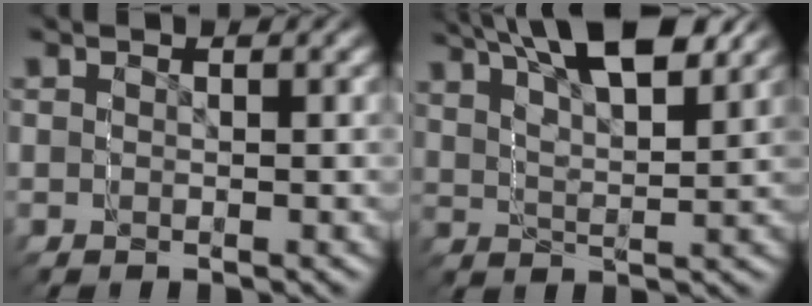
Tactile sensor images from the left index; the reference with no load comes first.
{"total": 7.1, "force": [6.3, 1.8, 2.8], "torque": [-0.061, 0.030, 0.079]}